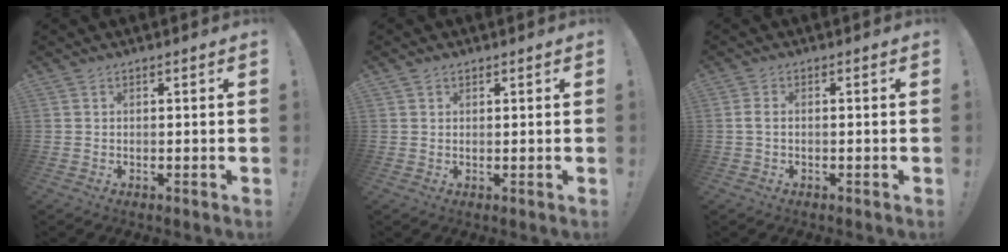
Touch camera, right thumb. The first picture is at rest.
{"total": 1.4, "force": [1.1, 0.9, 0.0], "torque": [0.004, 0.000, 0.019]}
{"total": 1.7, "force": [0.0, 0.8, 1.5], "torque": [-0.037, 0.008, 0.001]}